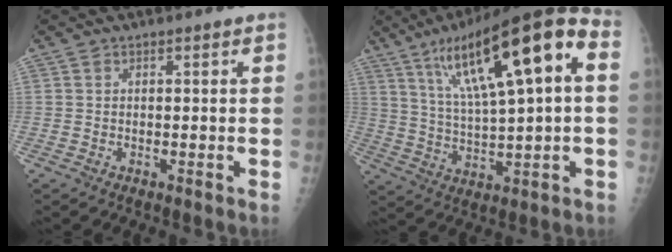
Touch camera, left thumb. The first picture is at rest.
{"total": 21.6, "force": [6.7, 5.3, 19.9], "torque": [-0.315, 0.020, 0.110]}